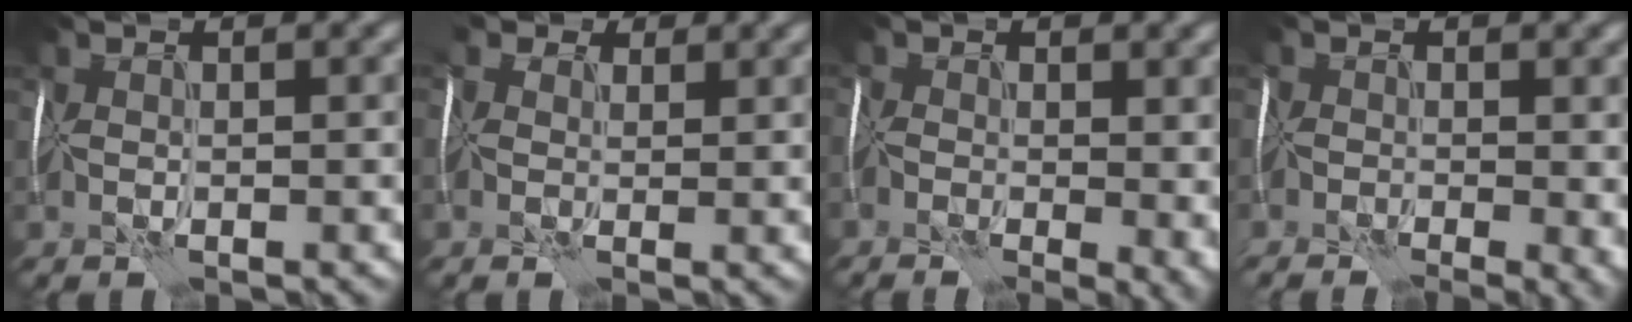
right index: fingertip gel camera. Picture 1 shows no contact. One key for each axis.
{"total": 3.9, "fx": 2.0, "fy": 2.8, "fz": 2.0, "tx": -0.051, "ty": 0.019, "tz": 0.010}
{"total": 8.3, "fx": -2.0, "fy": 4.4, "fz": 6.7, "tx": -0.110, "ty": -0.006, "tz": -0.018}
{"total": 6.8, "fx": -3.0, "fy": 3.1, "fz": 5.3, "tx": -0.085, "ty": -0.013, "tz": -0.034}